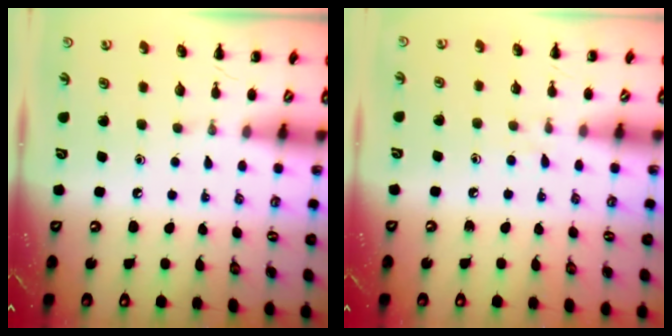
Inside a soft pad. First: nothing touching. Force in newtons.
{"total": 3.5, "press": 3.3, "slide": 1.3}